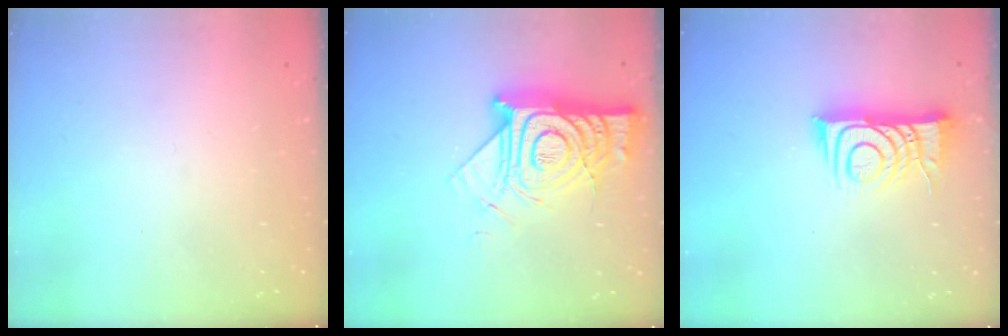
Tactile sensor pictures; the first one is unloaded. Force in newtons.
{"total": 17.4, "press": 17.3, "slide": 1.7}
{"total": 10.4, "press": 10.3, "slide": 1.2}